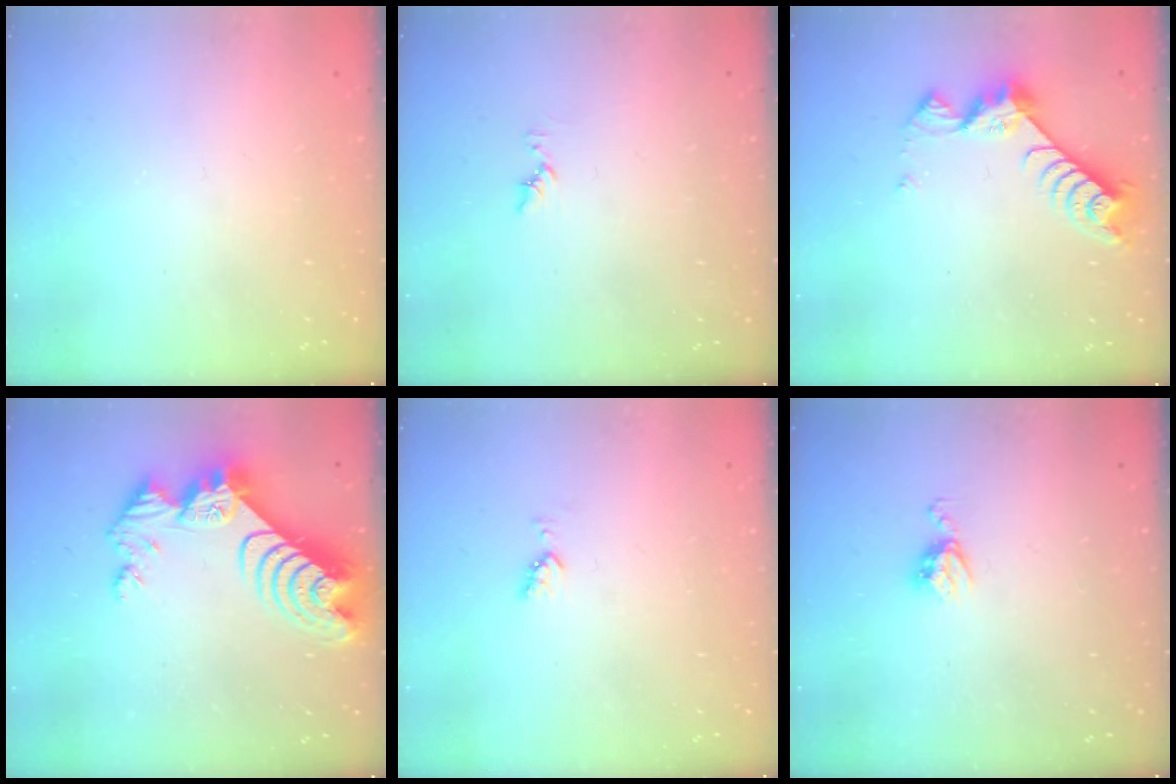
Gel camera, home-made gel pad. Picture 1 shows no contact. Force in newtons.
{"total": 5.6, "press": 5.6, "slide": 0.5}
{"total": 9.4, "press": 9.4, "slide": 0.7}
{"total": 14.6, "press": 14.5, "slide": 1.5}
{"total": 3.6, "press": 3.5, "slide": 0.9}
{"total": 5.6, "press": 5.6, "slide": 0.5}